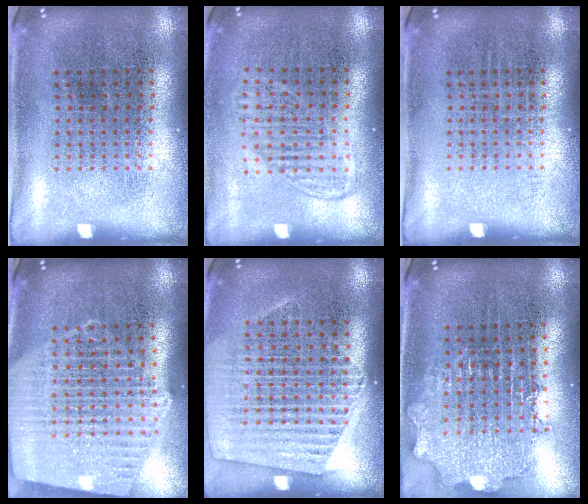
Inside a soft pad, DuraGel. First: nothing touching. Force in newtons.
{"total": 1.3, "press": 1.2, "slide": 0.6}
{"total": 0.0}
{"total": 2.1, "press": 1.9, "slide": 1.0}
{"total": 1.5, "press": 1.4, "slide": 0.4}
{"total": 2.0, "press": 1.6, "slide": 1.2}